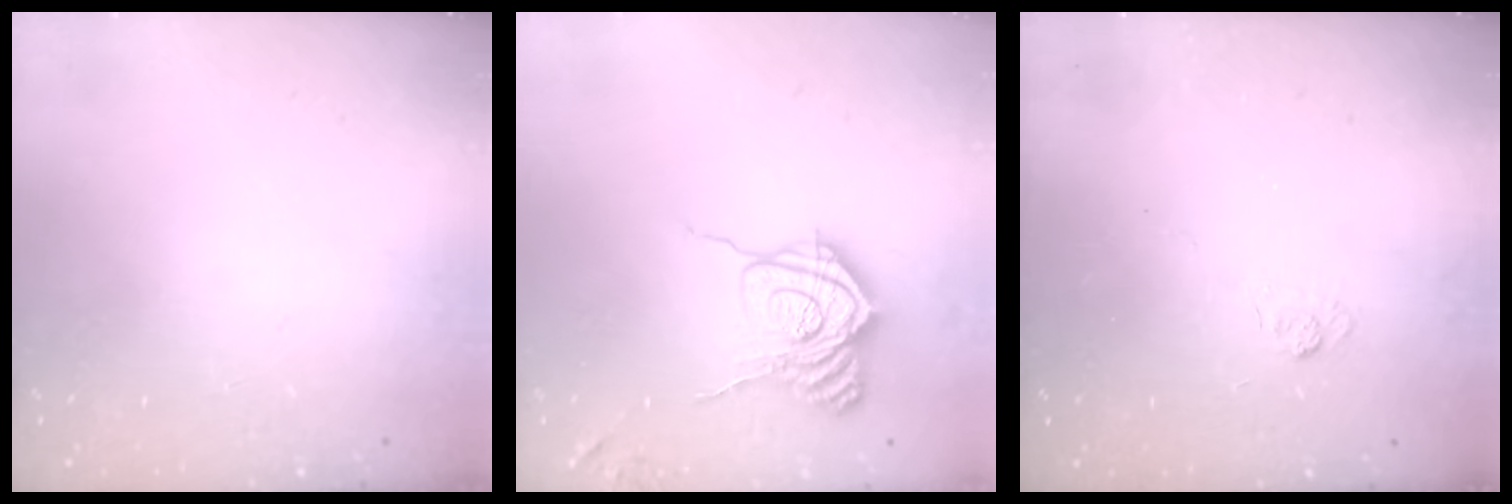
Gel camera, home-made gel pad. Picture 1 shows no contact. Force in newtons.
{"total": 16.7, "press": 16.7, "slide": 0.6}
{"total": 3.3, "press": 3.0, "slide": 1.4}